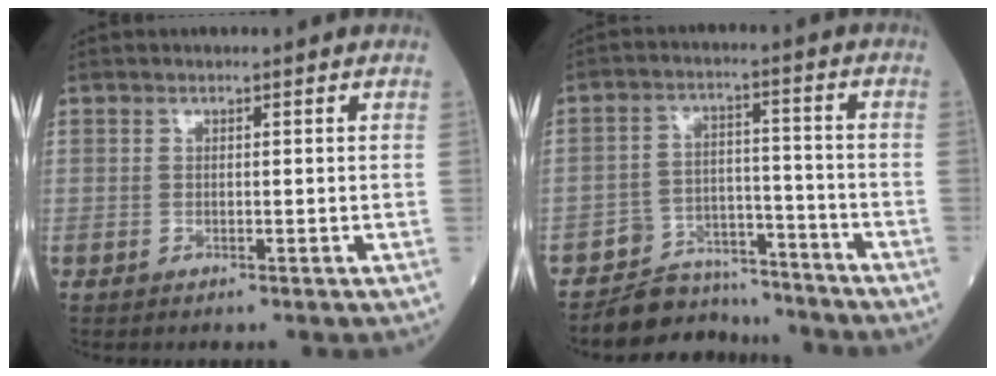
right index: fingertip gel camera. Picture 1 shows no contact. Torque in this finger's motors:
{"motor_torque": [0.18, -0.14, 0.11, 0.01]}